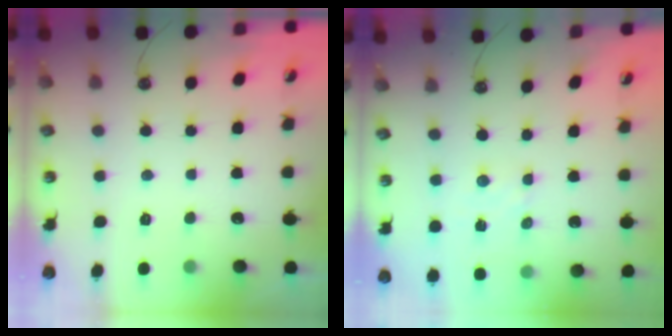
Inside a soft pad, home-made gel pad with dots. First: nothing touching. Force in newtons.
{"total": 1.7, "press": 1.7, "slide": 0.3}